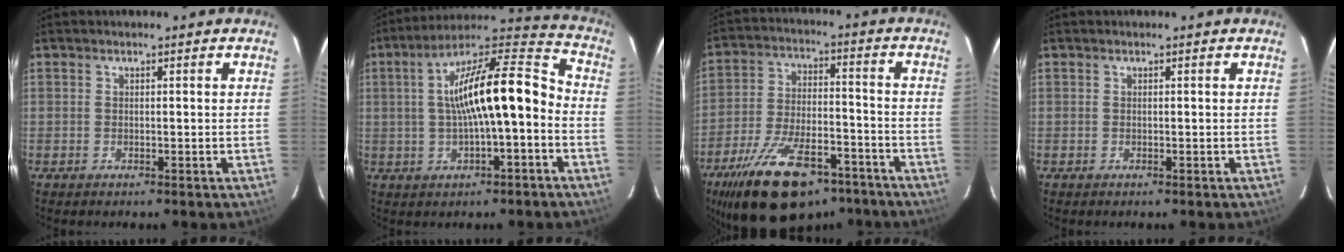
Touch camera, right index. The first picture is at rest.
{"total": 16.0, "force": [-1.3, 3.8, 15.4], "torque": [-0.247, 0.033, -0.018]}
{"total": 21.8, "force": [-15.0, 9.8, 12.4], "torque": [-0.241, -0.011, -0.229]}
{"total": 0.0}